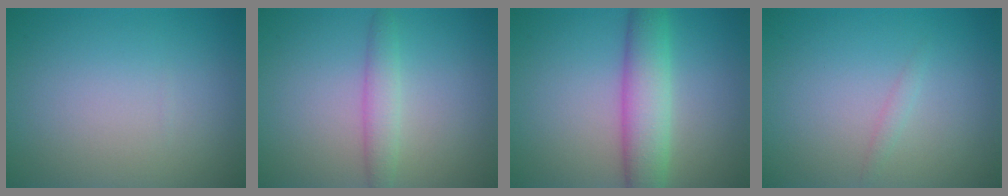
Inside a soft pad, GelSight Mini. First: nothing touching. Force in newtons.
{"total": 2.1, "press": 2.1, "slide": 0.1}
{"total": 5.1, "press": 5.1, "slide": 0.1}
{"total": 0.7, "press": 0.7, "slide": 0.0}